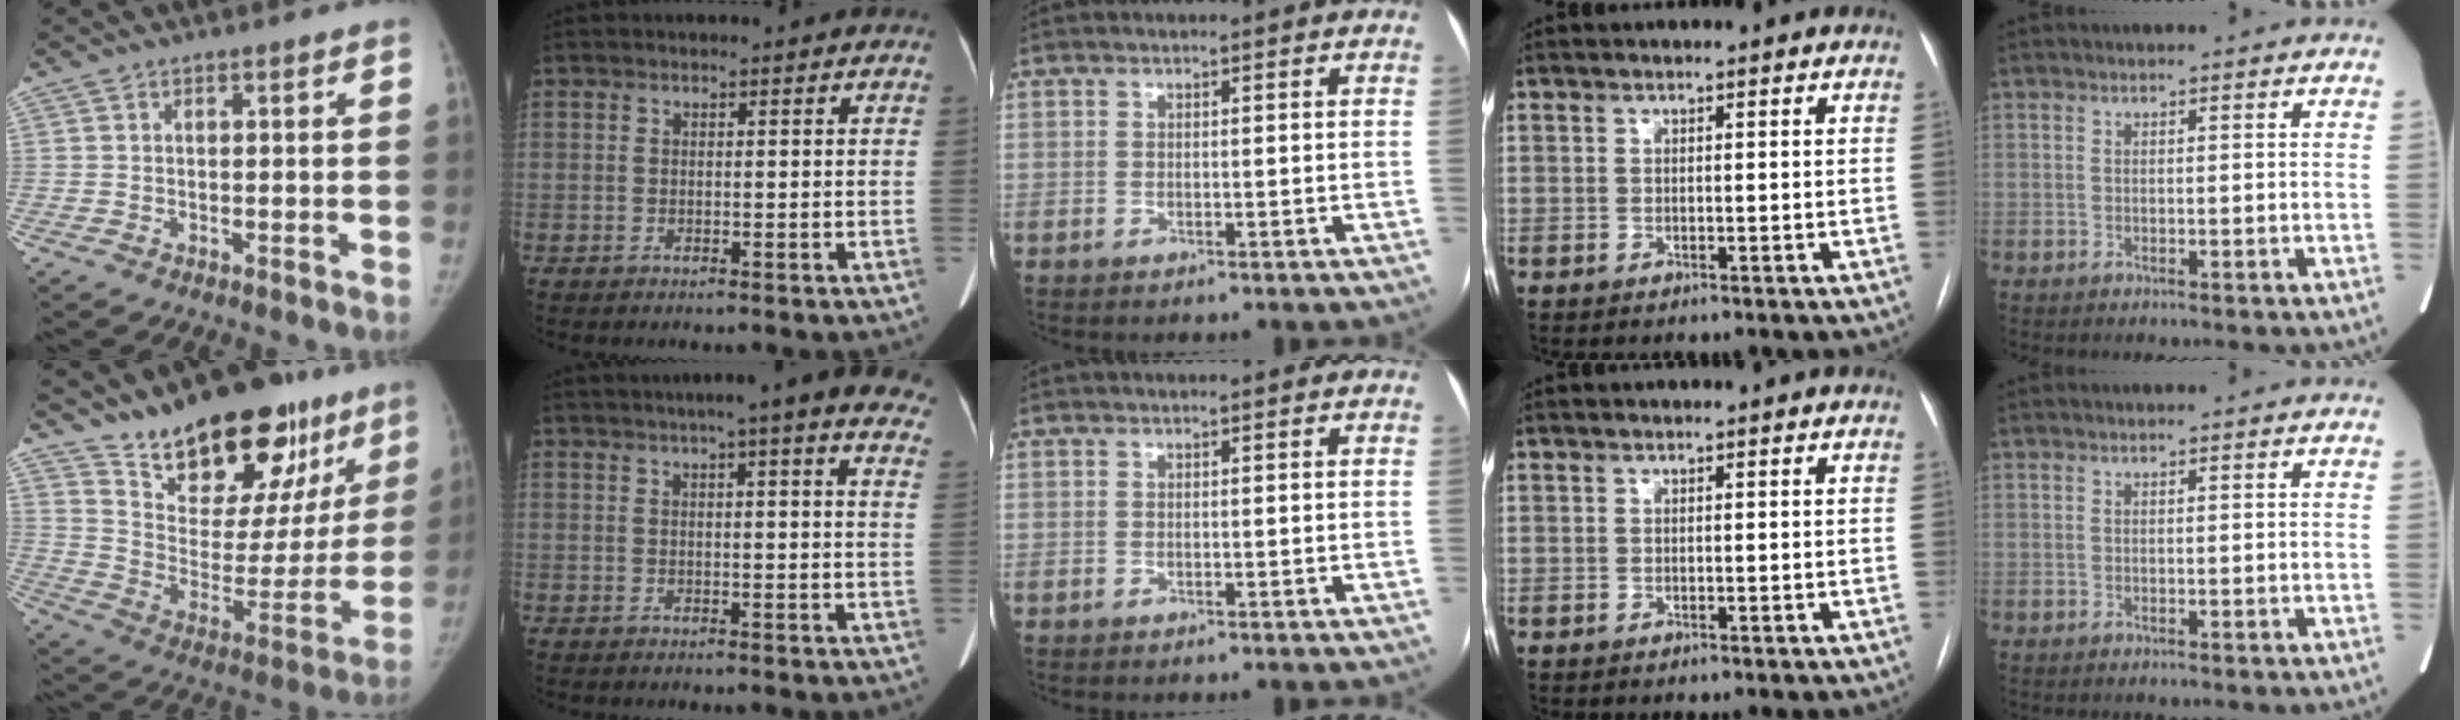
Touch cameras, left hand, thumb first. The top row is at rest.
{"thumb": {"total": 26.3, "force": [18.0, 12.3, 14.6], "torque": [-0.174, -0.082, 0.282]}, "index": {"total": 16.1, "force": [12.3, 2.2, 10.1], "torque": [-0.122, 0.022, 0.134]}}